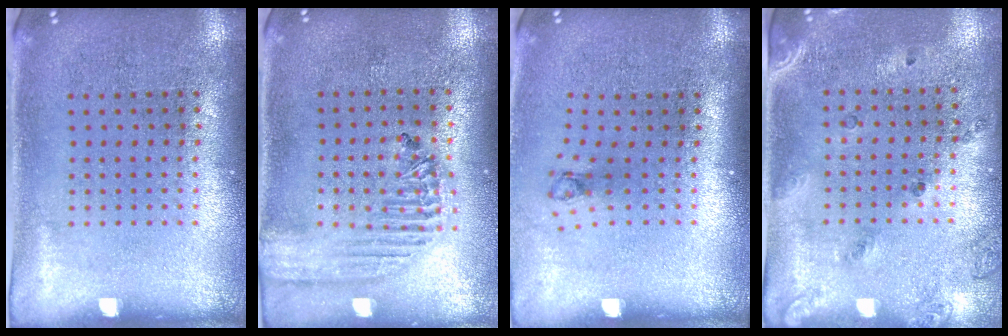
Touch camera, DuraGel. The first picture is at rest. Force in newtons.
{"total": 1.8, "press": 1.7, "slide": 0.6}
{"total": 0.7, "press": 0.3, "slide": 0.6}
{"total": 1.6, "press": 1.1, "slide": 1.1}